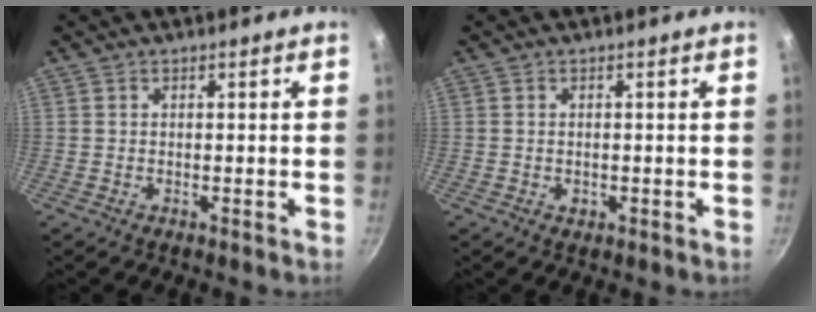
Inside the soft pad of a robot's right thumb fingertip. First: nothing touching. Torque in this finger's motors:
{"motor_torque": [-0.28, 0.09, -0.23, 0.02, -0.01]}